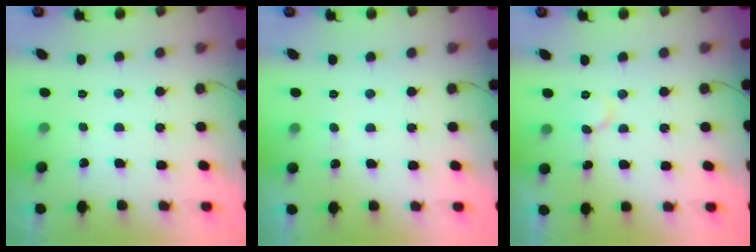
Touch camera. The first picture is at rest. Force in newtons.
{"total": 3.6, "press": 3.6, "slide": 0.4}
{"total": 6.1, "press": 6.1, "slide": 0.2}